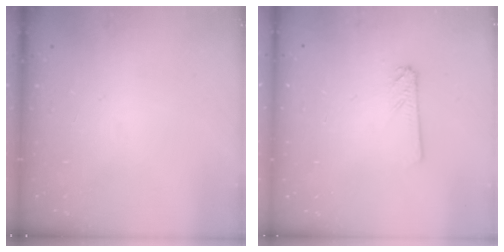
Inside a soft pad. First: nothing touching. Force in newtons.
{"total": 2.4, "press": 2.4, "slide": 0.2}